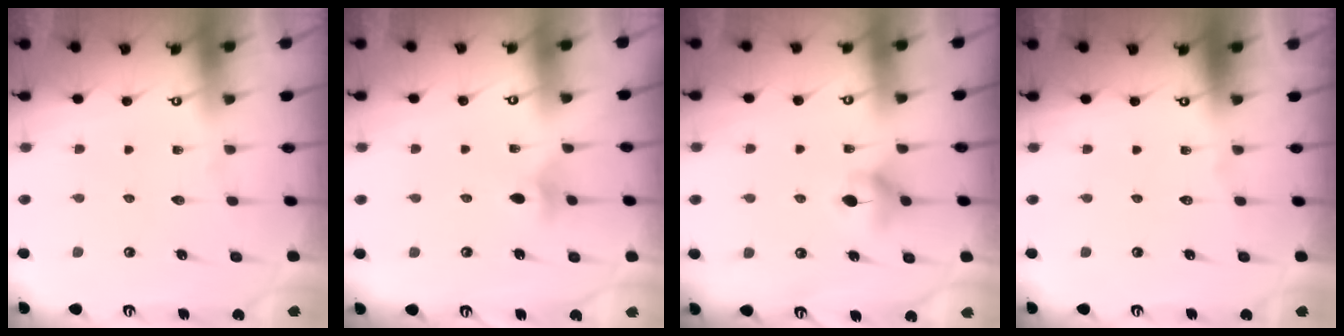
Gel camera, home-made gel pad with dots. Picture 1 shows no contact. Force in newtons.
{"total": 5.0, "press": 4.9, "slide": 0.9}
{"total": 5.5, "press": 5.4, "slide": 0.7}
{"total": 0.0}